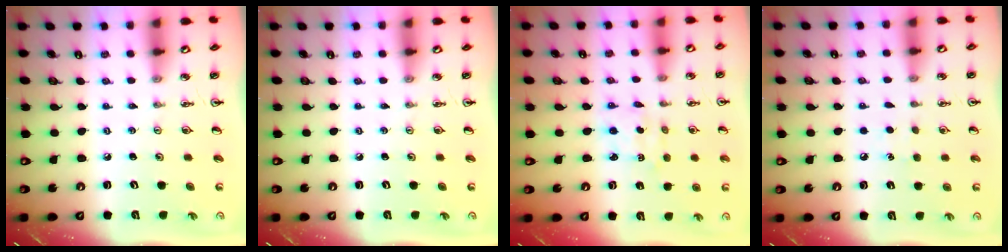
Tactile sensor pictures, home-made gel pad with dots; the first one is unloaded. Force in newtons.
{"total": 0.0}
{"total": 2.3, "press": 2.3, "slide": 0.4}
{"total": 5.8, "press": 5.8, "slide": 0.7}